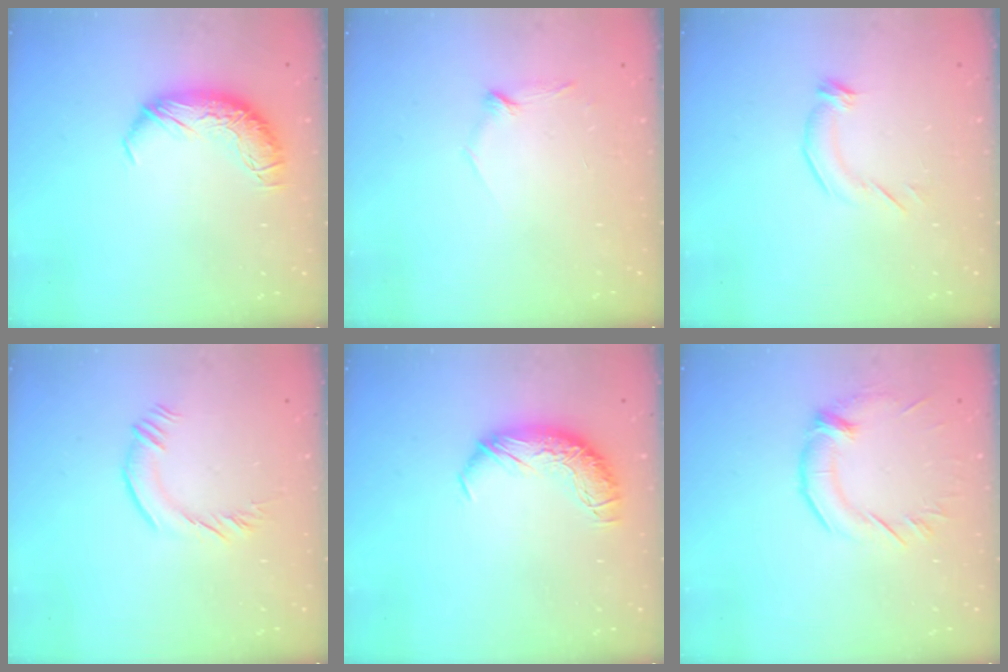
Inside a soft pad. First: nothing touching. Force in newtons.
{"total": 7.3, "press": 7.2, "slide": 0.7}
{"total": 4.0, "press": 3.8, "slide": 1.2}
{"total": 1.7, "press": 1.4, "slide": 0.8}
{"total": 0.0}
{"total": 1.5, "press": 0.4, "slide": 1.4}